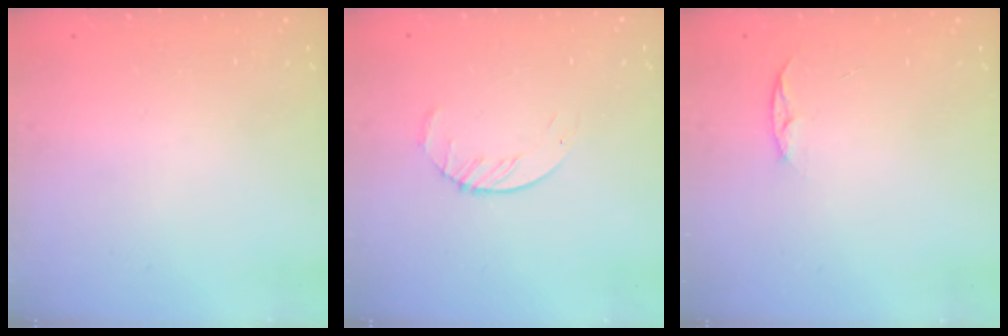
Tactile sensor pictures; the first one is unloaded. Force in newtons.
{"total": 3.8, "press": 3.8, "slide": 0.4}
{"total": 4.5, "press": 4.5, "slide": 0.6}